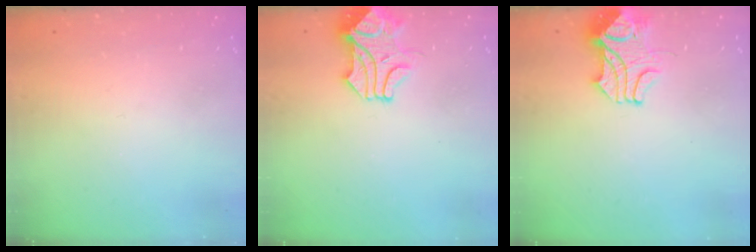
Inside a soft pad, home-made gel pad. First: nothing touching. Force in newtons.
{"total": 1.0, "press": 0.5, "slide": 0.8}
{"total": 2.4, "press": 2.2, "slide": 1.0}